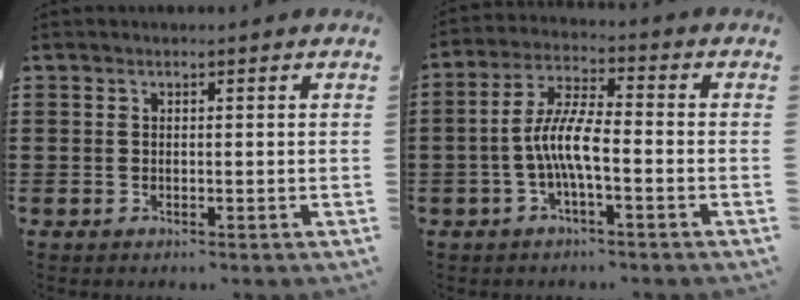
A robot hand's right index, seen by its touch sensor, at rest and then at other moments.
{"total": 7.2, "force": [-2.0, 1.6, 6.7], "torque": [-0.149, -0.007, -0.045]}